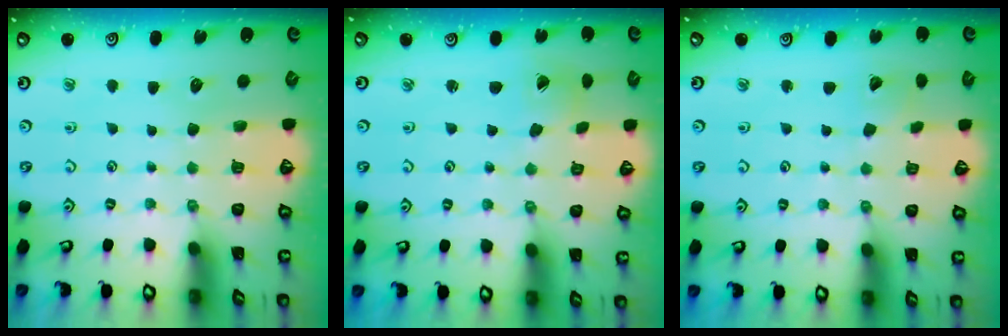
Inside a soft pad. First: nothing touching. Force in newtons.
{"total": 0.6, "press": 0.6, "slide": 0.2}
{"total": 2.8, "press": 2.8, "slide": 0.4}